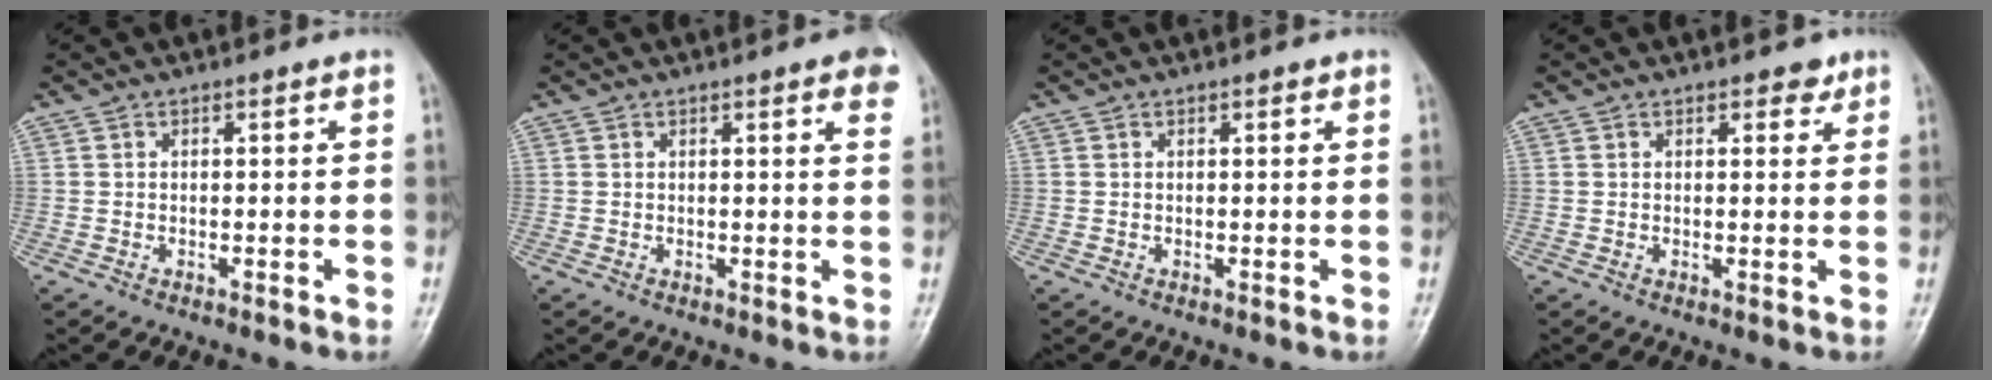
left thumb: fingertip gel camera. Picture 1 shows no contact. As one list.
[{"total": 4.3, "force": [2.4, 0.9, 3.5], "torque": [-0.029, -0.001, 0.022]}, {"total": 0.8, "force": [0.6, 0.3, 0.5], "torque": [-0.007, -0.002, 0.007]}, {"total": 2.3, "force": [1.6, 1.3, 1.1], "torque": [0.001, -0.007, 0.017]}]